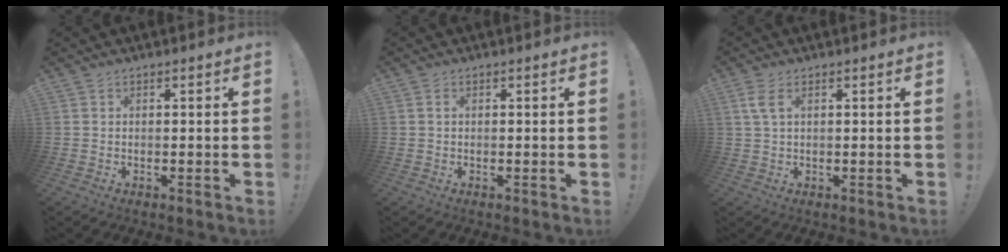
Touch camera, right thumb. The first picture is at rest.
{"total": 0.8, "force": [0.2, 0.5, 0.5], "torque": [-0.011, 0.002, 0.004]}
{"total": 4.2, "force": [1.6, 2.0, 3.4], "torque": [-0.060, 0.001, 0.028]}